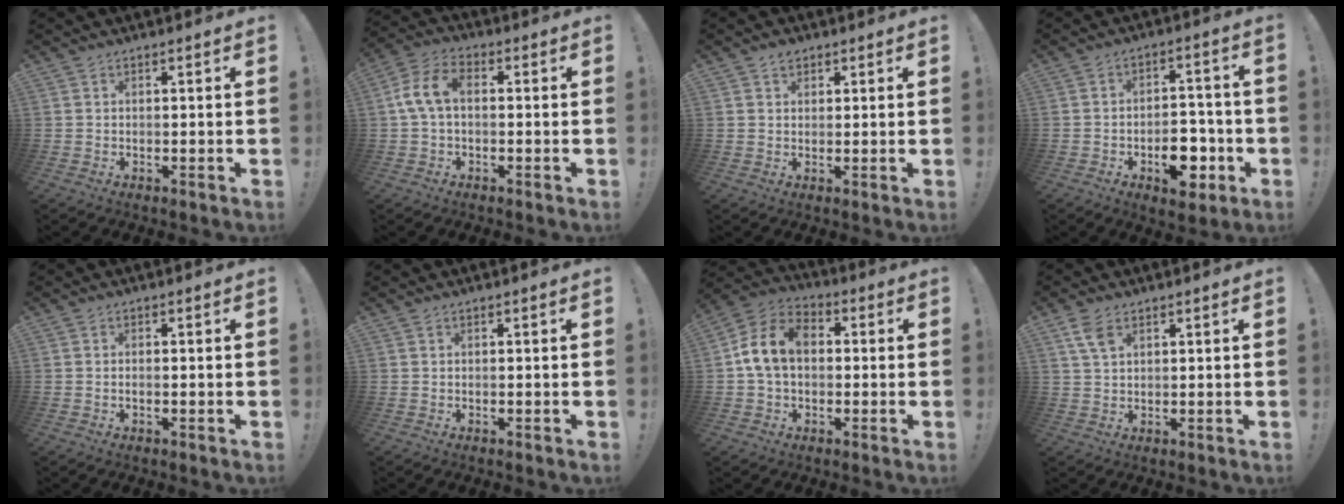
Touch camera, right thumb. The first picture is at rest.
{"total": 8.8, "force": [0.3, 5.2, 7.0], "torque": [-0.155, 0.011, 0.008]}
{"total": 2.8, "force": [1.7, 2.1, 0.8], "torque": [0.001, -0.009, 0.028]}
{"total": 11.5, "force": [-4.6, 6.9, 7.9], "torque": [-0.088, 0.035, -0.070]}
{"total": 0.8, "force": [-0.3, 0.2, 0.7], "torque": [-0.013, 0.000, -0.005]}
{"total": 0.0}
{"total": 12.1, "force": [1.4, 8.6, 8.5], "torque": [-0.150, 0.017, 0.029]}
{"total": 5.2, "force": [2.9, 2.7, 3.5], "torque": [-0.061, -0.010, 0.054]}